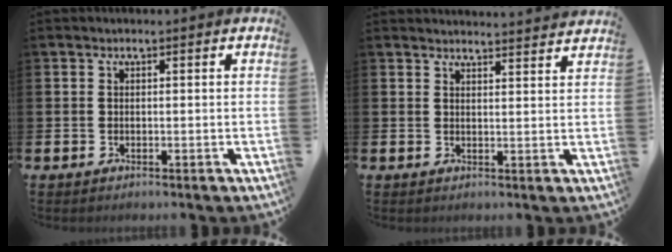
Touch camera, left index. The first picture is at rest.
{"total": 3.2, "force": [3.1, -0.3, -0.2], "torque": [0.011, -0.026, 0.054]}